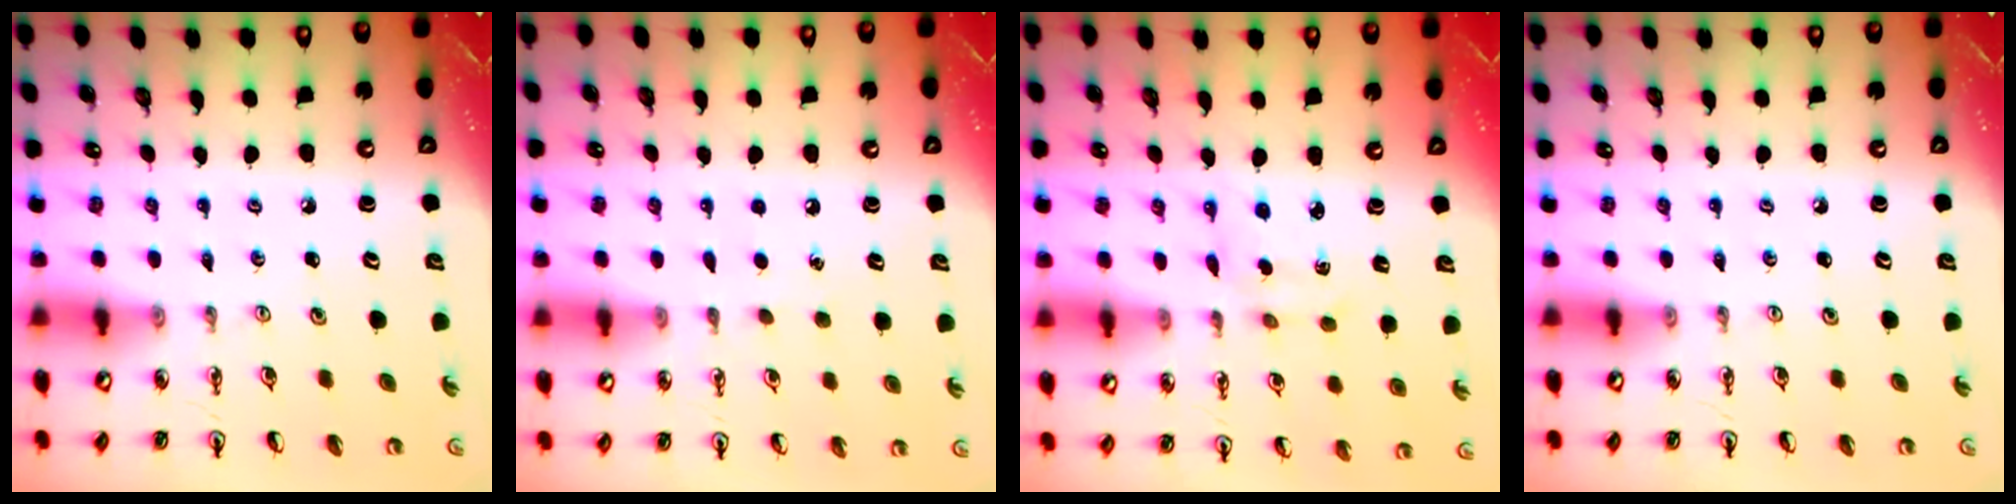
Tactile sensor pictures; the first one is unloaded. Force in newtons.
{"total": 4.7, "press": 4.6, "slide": 0.5}
{"total": 2.8, "press": 2.7, "slide": 0.7}
{"total": 0.0}